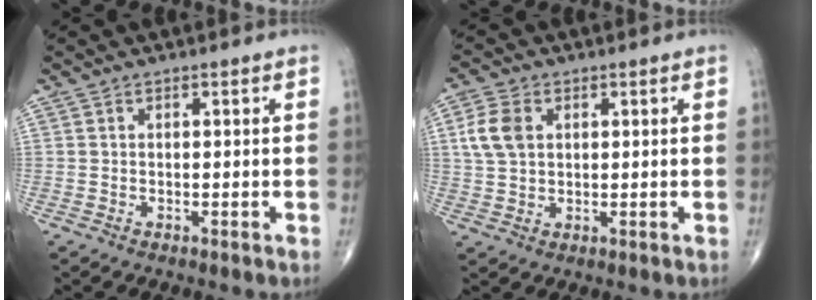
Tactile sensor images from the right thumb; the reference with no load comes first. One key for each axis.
{"total": 6.1, "fx": 1.6, "fy": 4.3, "fz": 4.1, "tx": -0.084, "ty": 0.004, "tz": 0.030}